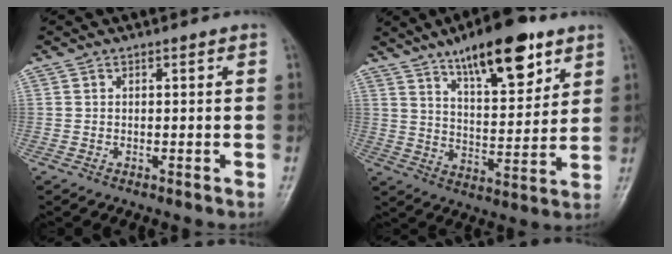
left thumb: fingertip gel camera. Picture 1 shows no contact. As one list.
[{"total": 16.2, "force": [10.0, 5.8, 11.4], "torque": [-0.143, -0.050, 0.161]}]